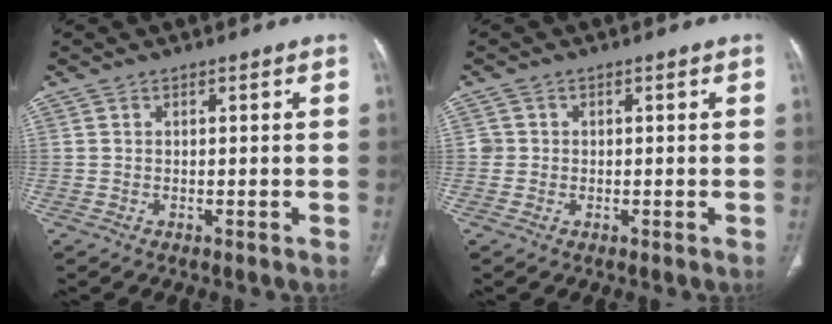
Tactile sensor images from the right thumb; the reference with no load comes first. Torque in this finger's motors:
{"motor_torque": [-0.20, 0.12, 0.37, 0.21, -0.01]}